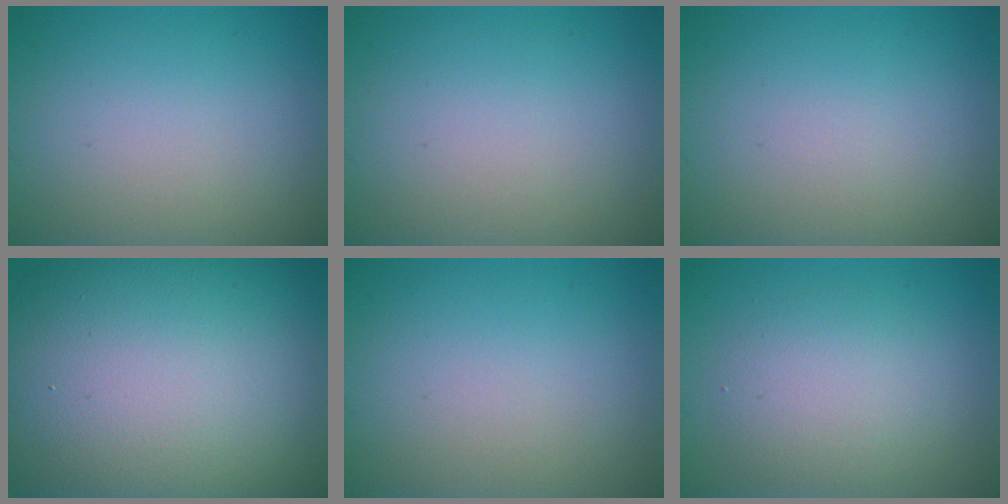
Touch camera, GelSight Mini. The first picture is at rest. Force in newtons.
{"total": 0.0}
{"total": 0.0}
{"total": 19.8, "press": 19.8, "slide": 1.2}
{"total": 0.0}
{"total": 3.7, "press": 3.7, "slide": 0.0}